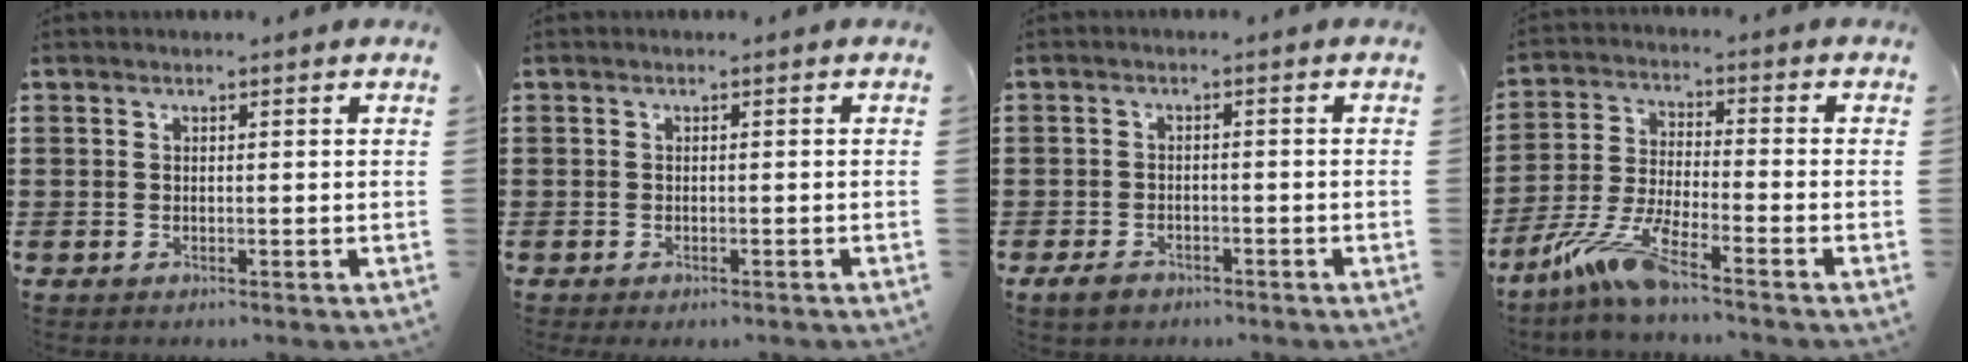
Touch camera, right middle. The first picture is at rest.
{"total": 0.0}
{"total": 2.0, "force": [-1.5, 1.1, 1.0], "torque": [-0.026, 0.001, -0.032]}
{"total": 9.0, "force": [-6.7, 0.4, 6.0], "torque": [-0.141, -0.020, -0.137]}